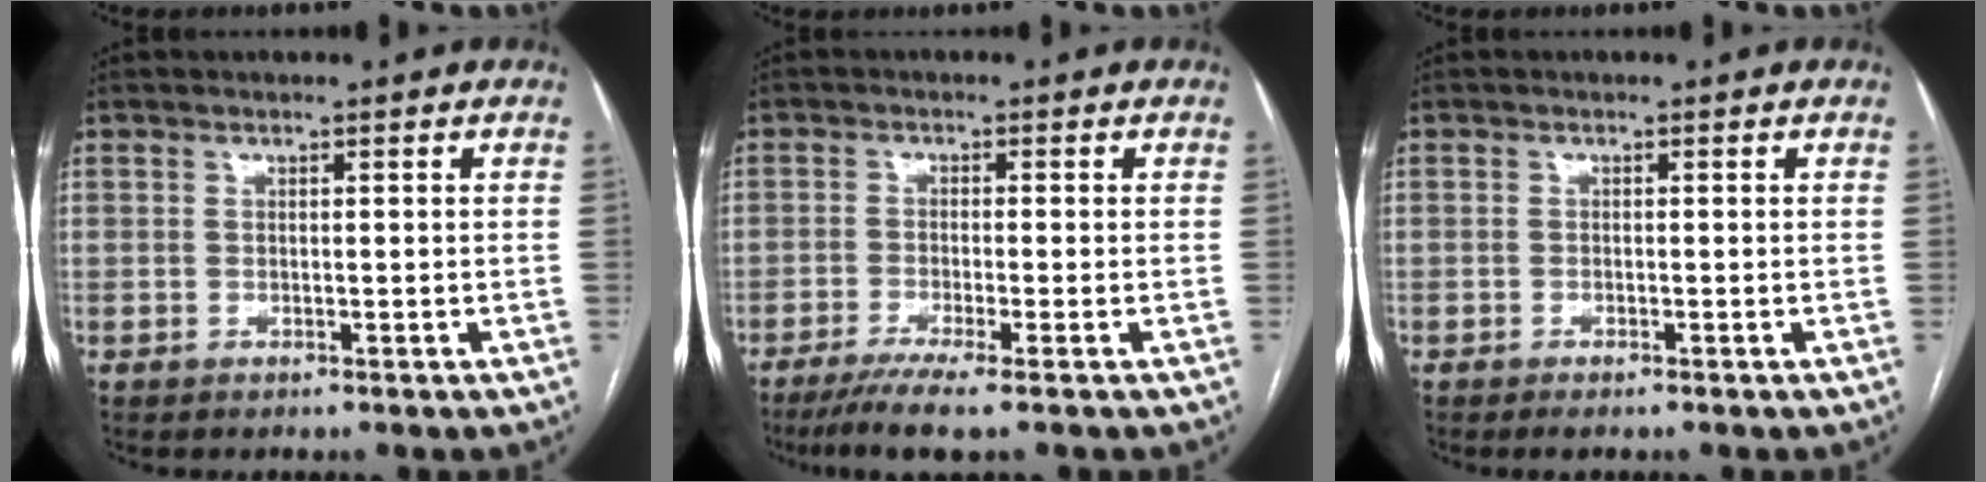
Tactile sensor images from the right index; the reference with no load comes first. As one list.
[{"total": 6.3, "force": [-4.5, -0.5, 4.4], "torque": [-0.070, -0.014, -0.077]}, {"total": 1.2, "force": [-0.9, 0.1, 0.8], "torque": [-0.013, -0.002, -0.013]}]